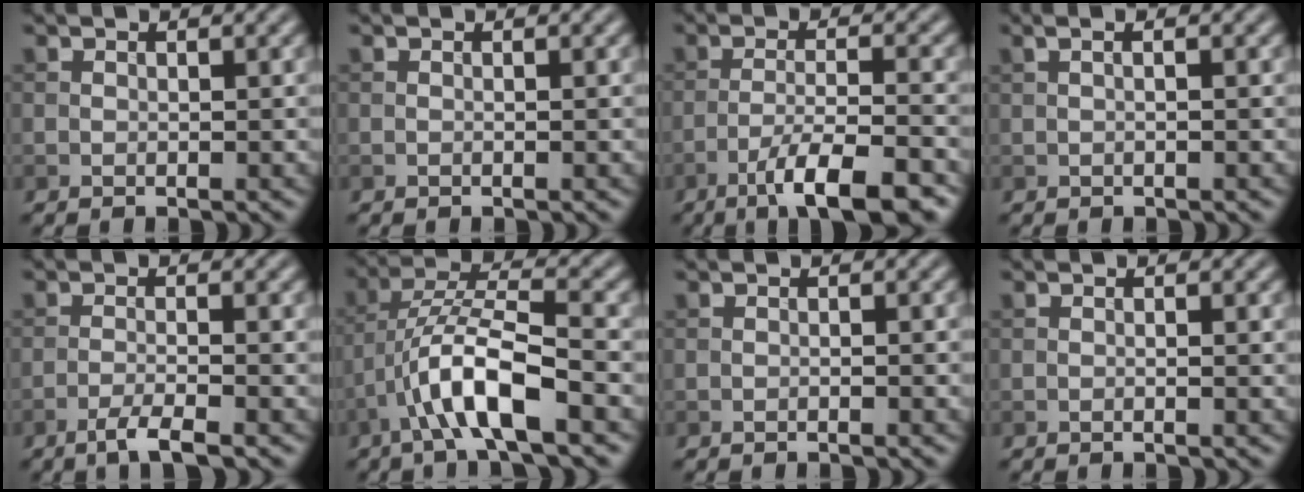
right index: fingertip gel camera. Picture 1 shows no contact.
{"total": 0.0}
{"total": 8.2, "force": [-5.0, 1.6, 6.3], "torque": [-0.099, 0.003, -0.084]}
{"total": 1.4, "force": [0.3, 0.4, 1.3], "torque": [-0.014, -0.007, -0.003]}
{"total": 3.0, "force": [-2.0, 0.4, 2.2], "torque": [-0.039, 0.002, -0.045]}
{"total": 7.5, "force": [-3.5, 1.7, 6.4], "torque": [-0.120, 0.014, -0.070]}
{"total": 1.0, "force": [-0.6, 0.1, 0.8], "torque": [-0.016, 0.002, -0.011]}
{"total": 0.7, "force": [-0.3, 0.1, 0.6], "torque": [-0.009, -0.001, -0.006]}